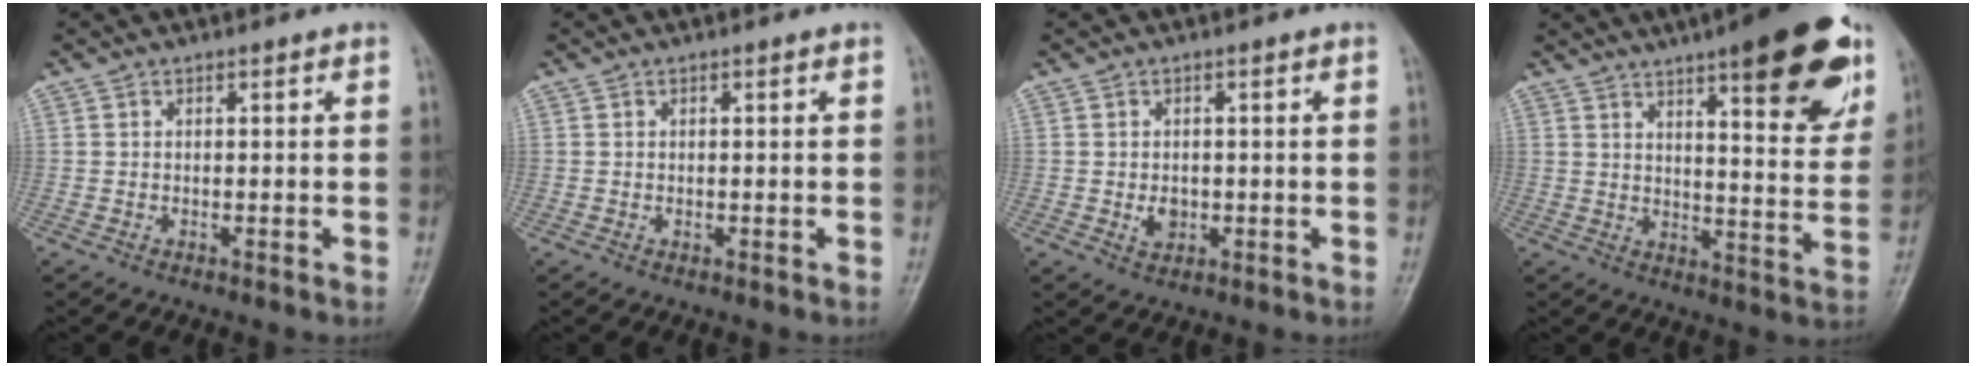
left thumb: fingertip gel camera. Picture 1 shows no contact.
{"total": 0.6, "force": [0.2, 0.4, 0.5], "torque": [-0.005, 0.003, 0.003]}
{"total": 2.7, "force": [-0.3, 2.1, 1.7], "torque": [-0.018, -0.001, -0.002]}
{"total": 20.8, "force": [11.8, 5.4, 16.3], "torque": [-0.183, -0.045, 0.161]}